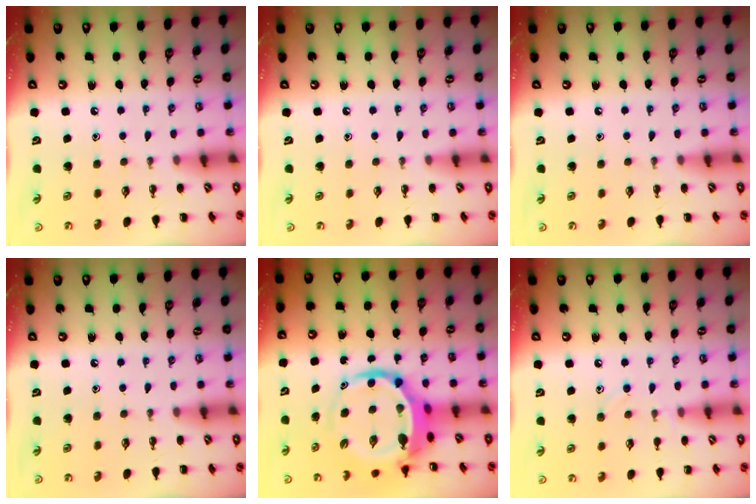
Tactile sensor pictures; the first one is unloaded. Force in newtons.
{"total": 0.0}
{"total": 0.0}
{"total": 0.0}
{"total": 9.1, "press": 8.7, "slide": 2.5}
{"total": 7.3, "press": 6.9, "slide": 2.3}